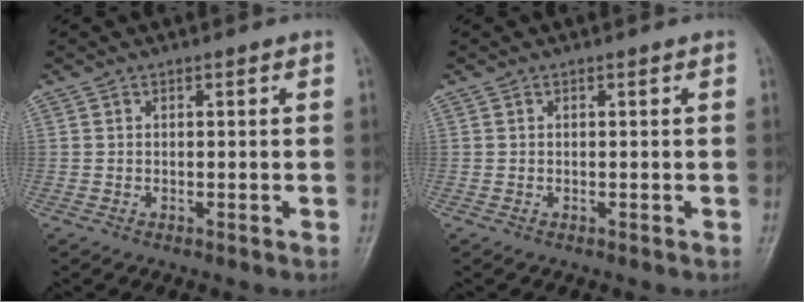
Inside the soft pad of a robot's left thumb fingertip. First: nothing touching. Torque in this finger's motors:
{"motor_torque": [-0.03, 0.03, -0.03, 0.02, 0.00]}